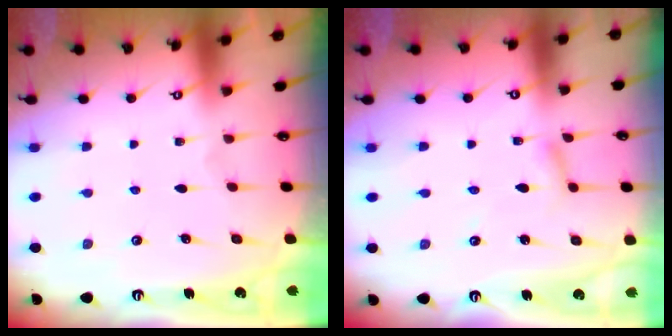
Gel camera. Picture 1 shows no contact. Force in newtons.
{"total": 2.2, "press": 2.2, "slide": 0.3}